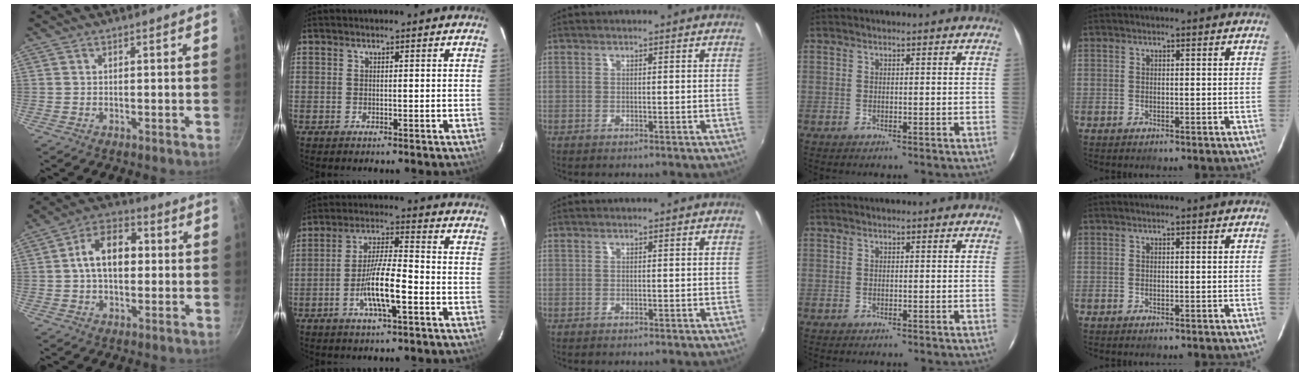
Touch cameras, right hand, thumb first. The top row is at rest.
{"thumb": {"total": 11.0, "force": [0.7, 7.2, 8.3], "torque": [-0.105, 0.028, -0.002]}, "index": {"total": 9.3, "force": [-3.7, 1.4, 8.5], "torque": [-0.166, -0.001, -0.067]}}